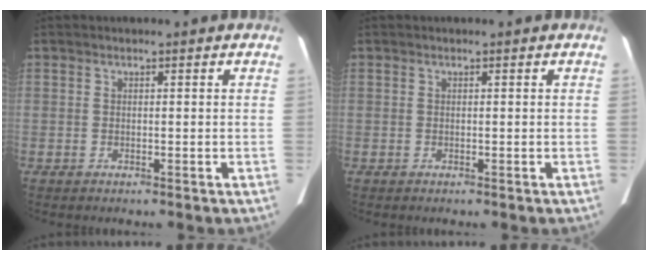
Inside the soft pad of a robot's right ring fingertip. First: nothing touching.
{"total": 0.0}